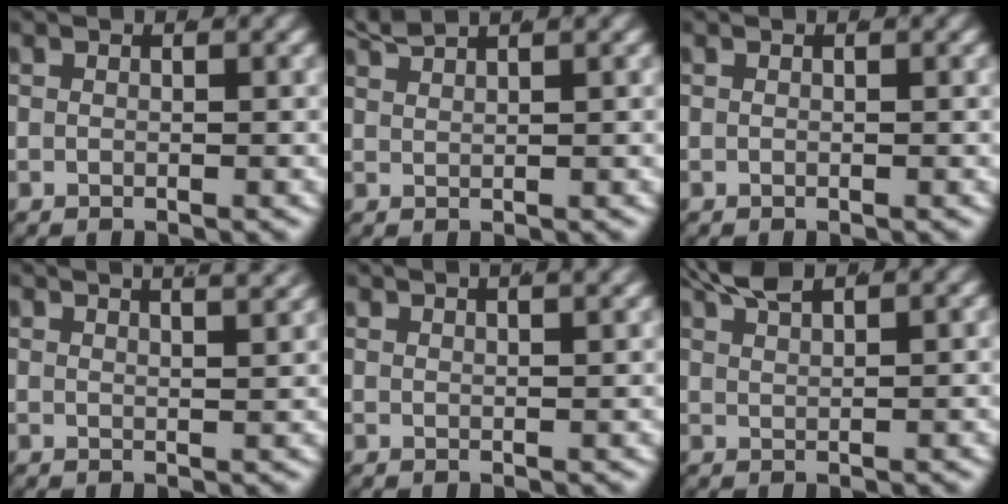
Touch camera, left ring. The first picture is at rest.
{"total": 2.3, "force": [2.2, -0.1, 0.6], "torque": [-0.009, 0.008, 0.041]}
{"total": 0.0}
{"total": 4.8, "force": [4.2, 0.9, 2.3], "torque": [-0.023, 0.015, 0.060]}
{"total": 2.4, "force": [2.3, 0.0, 0.7], "torque": [-0.002, 0.010, 0.035]}
{"total": 3.3, "force": [3.1, 0.2, 1.2], "torque": [-0.026, 0.007, 0.056]}